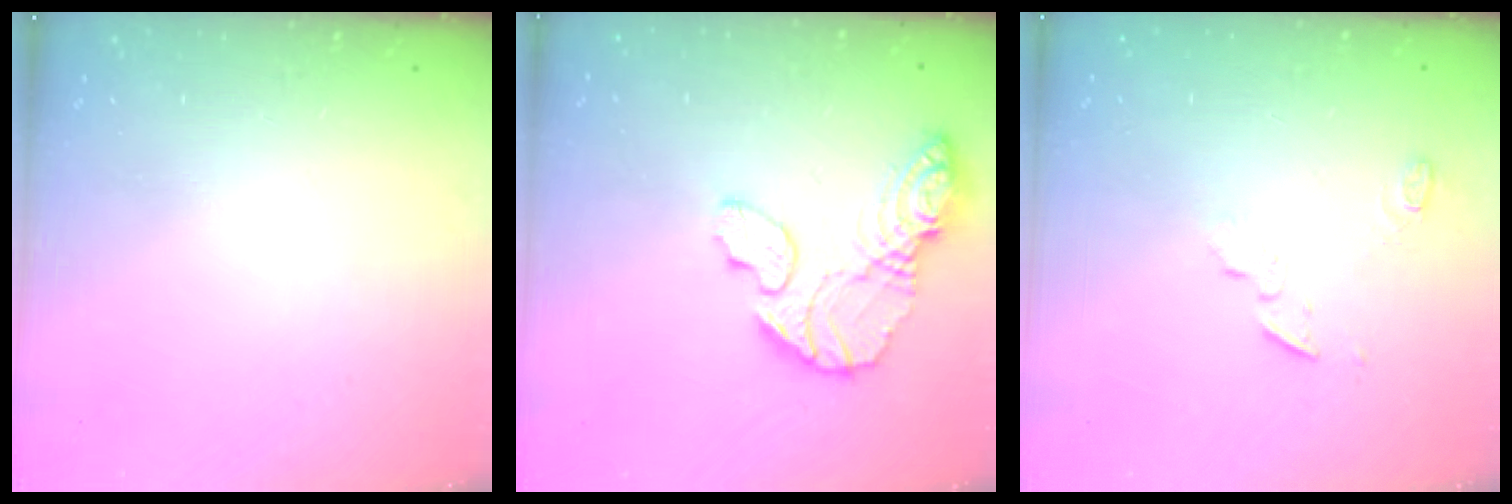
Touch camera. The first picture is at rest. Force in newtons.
{"total": 12.6, "press": 12.6, "slide": 0.9}
{"total": 5.1, "press": 5.0, "slide": 0.5}